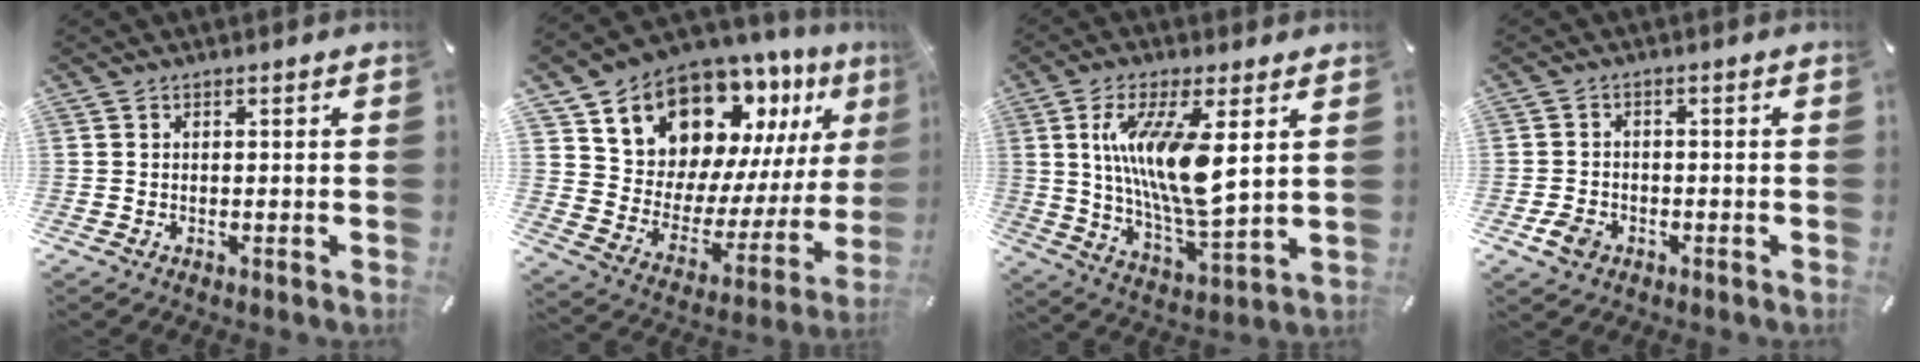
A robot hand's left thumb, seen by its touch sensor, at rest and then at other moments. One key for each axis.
{"total": 14.9, "fx": 11.9, "fy": 8.4, "fz": 3.0, "tx": -0.045, "ty": -0.118, "tz": 0.212}
{"total": 15.4, "fx": 4.0, "fy": 4.6, "fz": 14.2, "tx": -0.283, "ty": -0.025, "tz": 0.058}
{"total": 3.8, "fx": -1.7, "fy": 3.0, "fz": 1.6, "tx": -0.022, "ty": 0.003, "tz": -0.032}